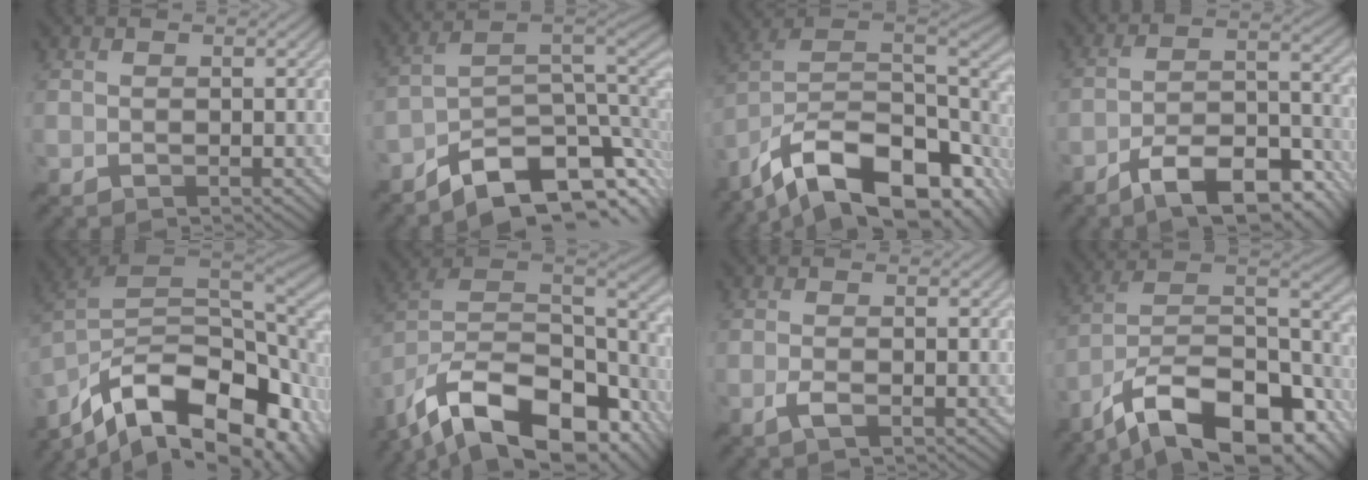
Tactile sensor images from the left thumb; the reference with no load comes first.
{"total": 12.2, "force": [-5.6, 5.7, 9.2], "torque": [-0.163, -0.010, -0.078]}
{"total": 17.8, "force": [-9.6, 8.0, 12.7], "torque": [-0.261, -0.012, -0.151]}
{"total": 13.5, "force": [-9.5, 4.0, 8.6], "torque": [-0.146, 0.003, -0.166]}
{"total": 16.9, "force": [-7.6, 8.6, 12.4], "torque": [-0.252, -0.016, -0.121]}
{"total": 18.2, "force": [-11.8, 8.5, 11.0], "torque": [-0.237, -0.020, -0.177]}
{"total": 1.8, "force": [-0.6, 0.4, 1.6], "torque": [-0.032, 0.007, -0.017]}
{"total": 19.3, "force": [-11.9, 7.9, 12.9], "torque": [-0.238, -0.019, -0.187]}